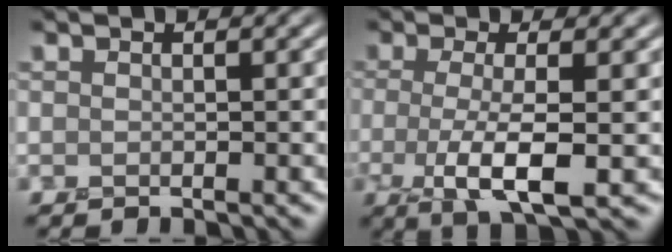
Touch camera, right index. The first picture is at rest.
{"total": 4.8, "force": [-0.7, 1.4, 4.5], "torque": [-0.095, -0.008, -0.012]}